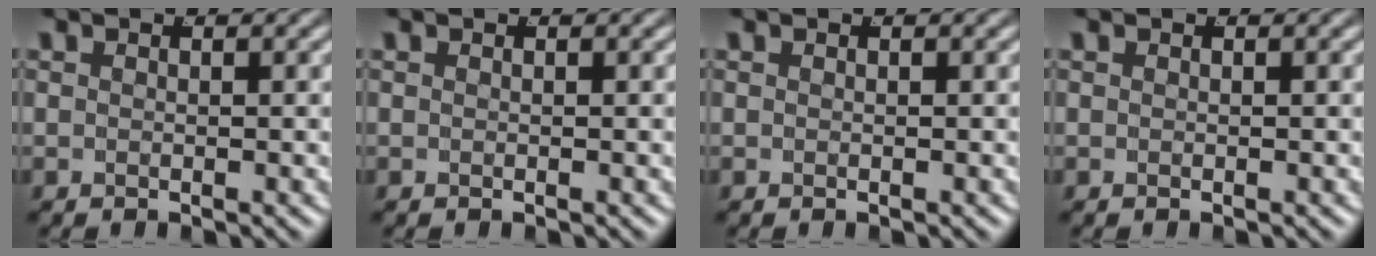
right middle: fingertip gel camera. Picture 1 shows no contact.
{"total": 0.0}
{"total": 0.0}
{"total": 0.0}